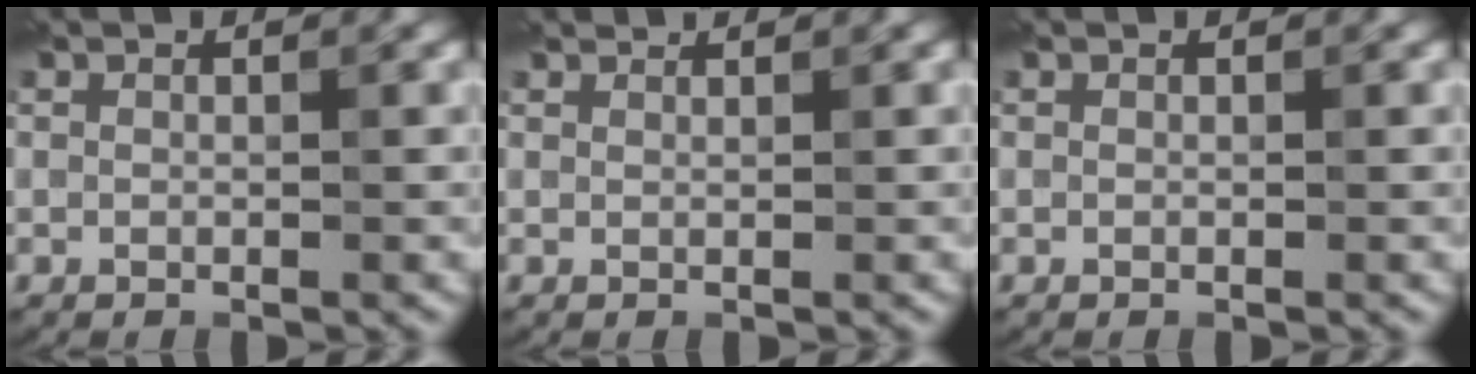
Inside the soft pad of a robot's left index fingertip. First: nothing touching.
{"total": 1.3, "force": [1.3, 0.1, 0.3], "torque": [-0.011, -0.002, 0.016]}
{"total": 0.0}